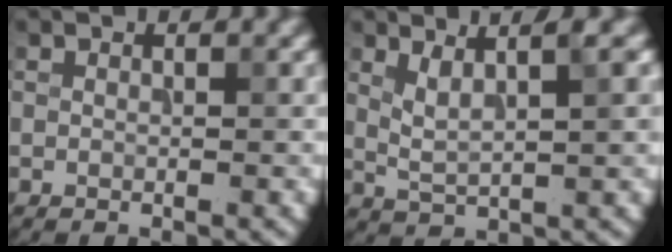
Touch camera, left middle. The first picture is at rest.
{"total": 4.0, "force": [1.8, 0.8, 3.5], "torque": [-0.062, 0.003, 0.036]}